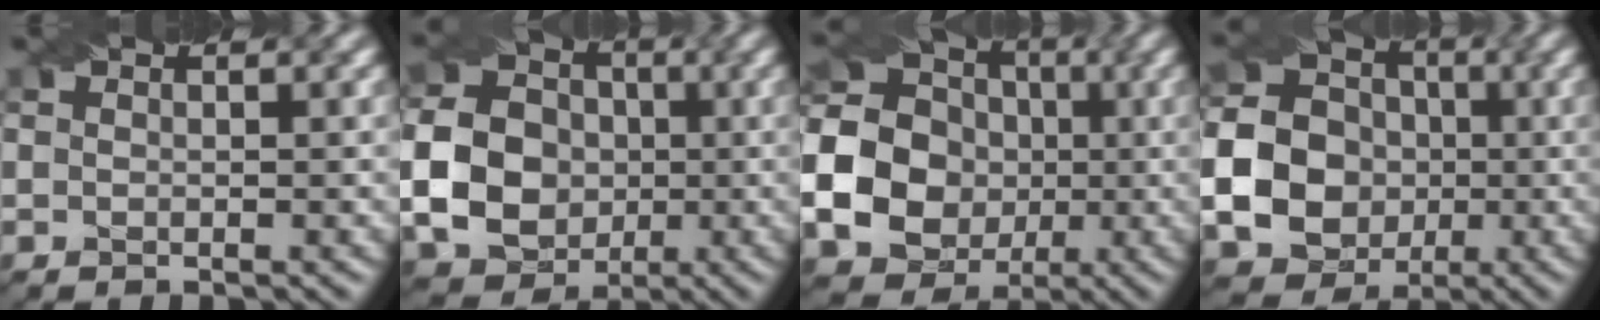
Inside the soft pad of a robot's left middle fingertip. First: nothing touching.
{"total": 13.2, "force": [-1.0, 12.2, 5.0], "torque": [-0.135, -0.002, -0.040]}
{"total": 24.4, "force": [-3.4, 23.2, 6.7], "torque": [-0.167, -0.010, -0.112]}
{"total": 23.5, "force": [-3.2, 22.6, 5.9], "torque": [-0.167, -0.019, -0.097]}